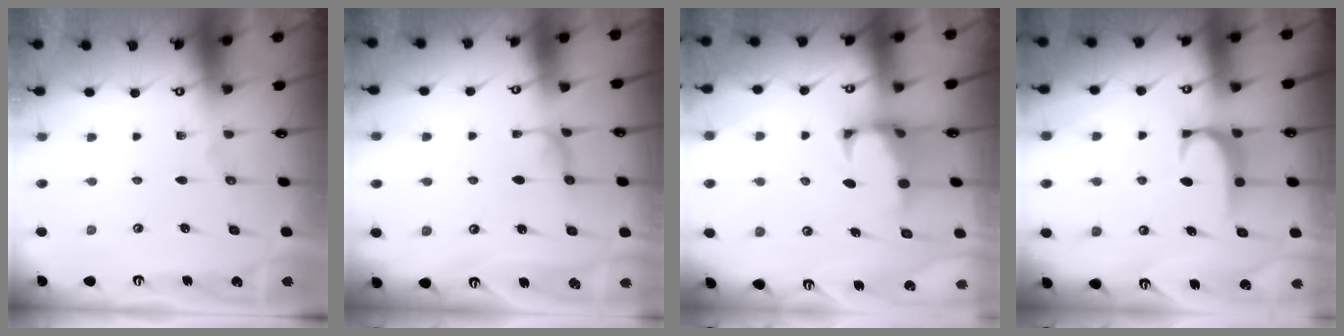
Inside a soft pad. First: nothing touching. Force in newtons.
{"total": 1.1, "press": 0.9, "slide": 0.6}
{"total": 1.5, "press": 1.1, "slide": 1.1}
{"total": 1.7, "press": 1.6, "slide": 0.5}